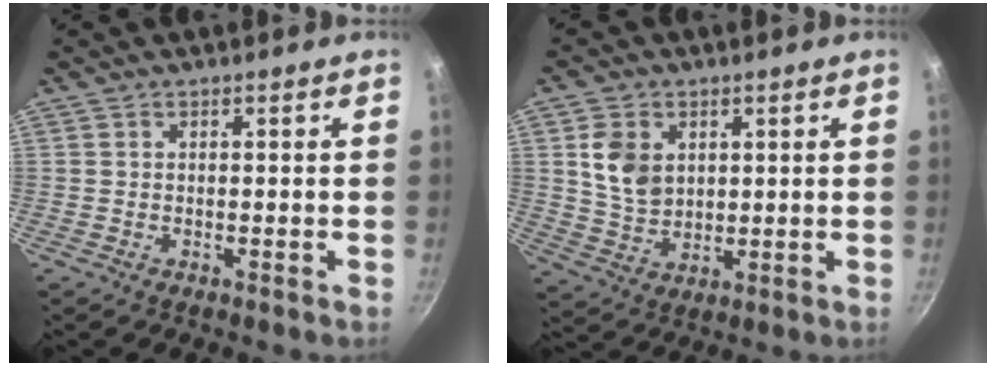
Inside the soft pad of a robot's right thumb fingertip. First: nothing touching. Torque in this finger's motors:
{"motor_torque": [1.24, 1.12, 0.89, 0.24, 0.25]}